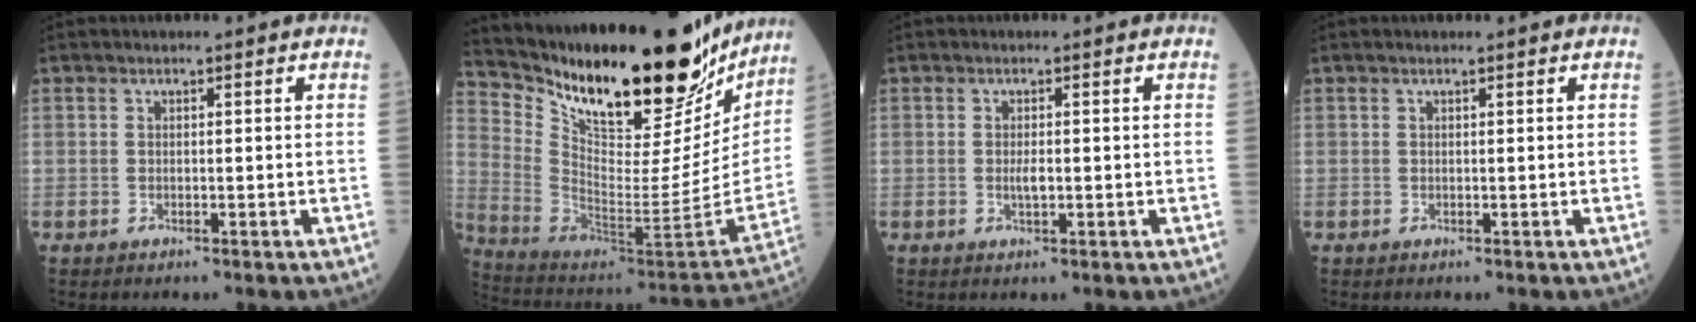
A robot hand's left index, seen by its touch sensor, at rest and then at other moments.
{"total": 29.4, "force": [23.3, 7.6, 16.3], "torque": [-0.277, -0.039, 0.356]}
{"total": 1.5, "force": [-0.1, 0.5, 1.4], "torque": [-0.029, -0.001, -0.001]}
{"total": 0.6, "force": [0.5, -0.1, 0.3], "torque": [-0.008, 0.002, 0.009]}